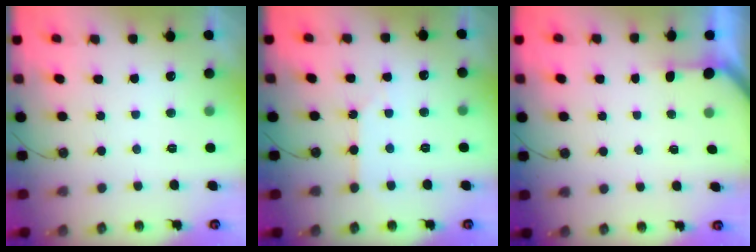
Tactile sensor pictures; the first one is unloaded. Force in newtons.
{"total": 2.1, "press": 2.1, "slide": 0.3}
{"total": 1.2, "press": 1.2, "slide": 0.1}